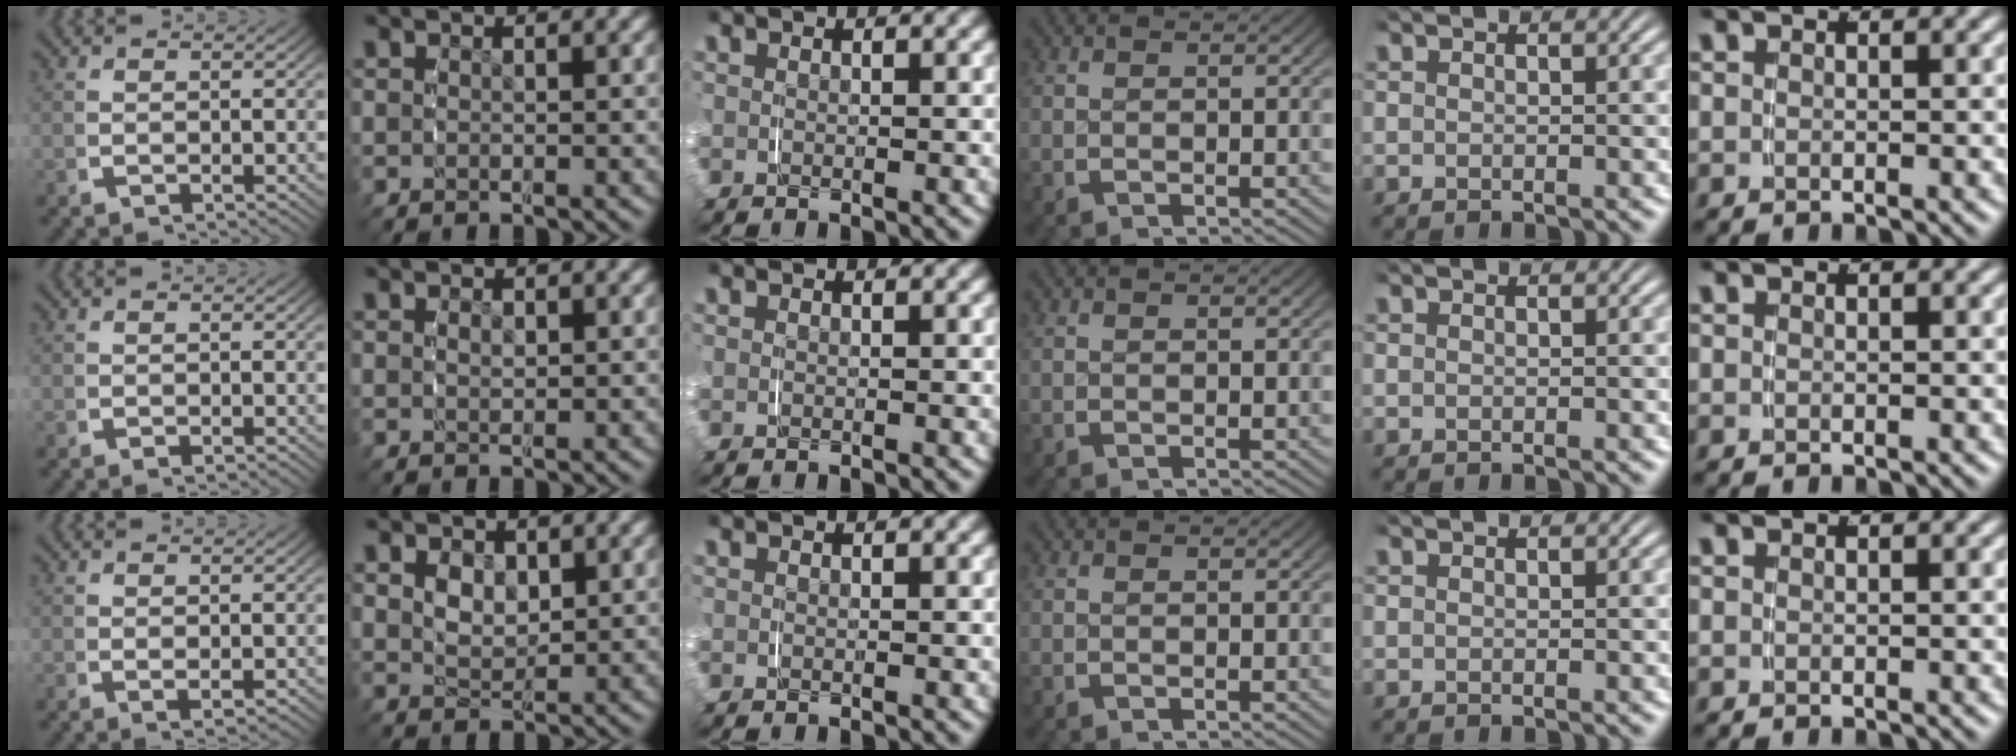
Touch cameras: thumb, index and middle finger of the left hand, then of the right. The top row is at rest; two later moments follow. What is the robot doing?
{"motion": "grasp_and_lifting", "object": "pen bag"}